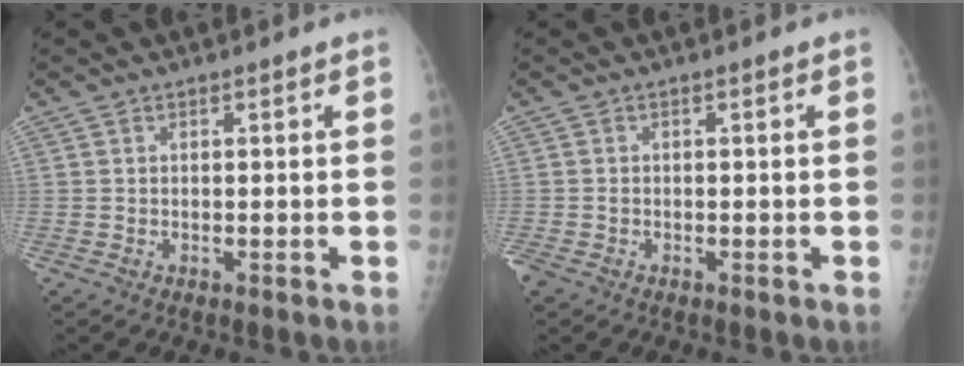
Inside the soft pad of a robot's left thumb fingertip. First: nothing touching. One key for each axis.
{"total": 1.7, "fx": -0.8, "fy": 1.3, "fz": 0.9, "tx": -0.023, "ty": -0.002, "tz": -0.014}